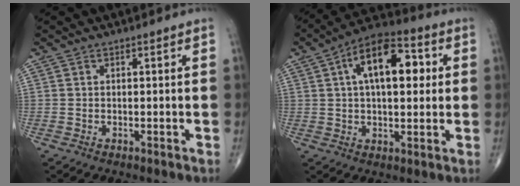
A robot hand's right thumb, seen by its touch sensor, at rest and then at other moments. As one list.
[{"total": 15.3, "force": [3.8, 7.7, 12.7], "torque": [-0.181, 0.021, 0.053]}]